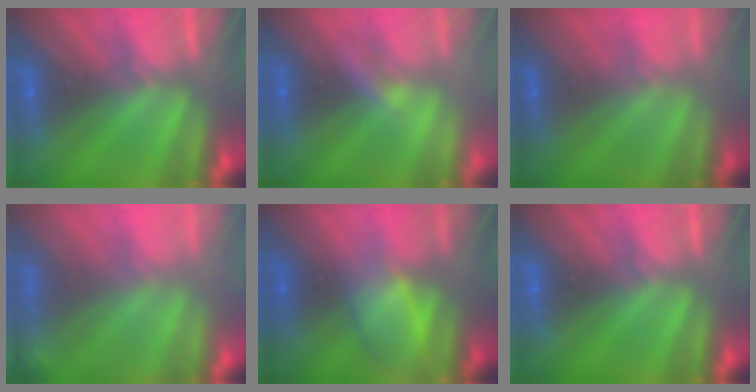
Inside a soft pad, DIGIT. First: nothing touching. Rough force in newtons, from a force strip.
{"total": 2.1}
{"total": 1.2}
{"total": 1.8}
{"total": 2.9}
{"total": 0.0}